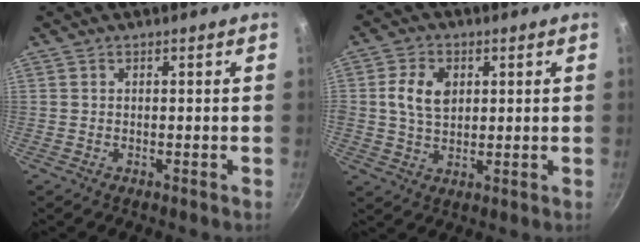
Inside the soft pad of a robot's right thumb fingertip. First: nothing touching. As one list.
[{"total": 7.4, "force": [1.6, 5.1, 5.1], "torque": [-0.083, 0.001, 0.028]}]